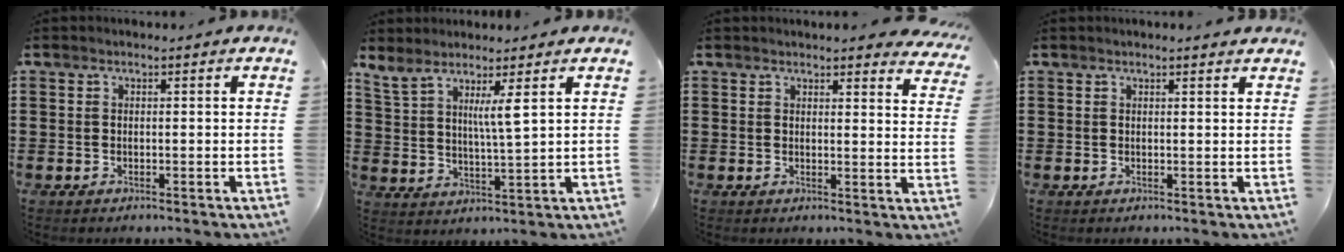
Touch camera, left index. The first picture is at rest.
{"total": 5.6, "force": [3.7, 0.2, 4.2], "torque": [-0.086, -0.015, 0.062]}
{"total": 3.2, "force": [3.1, 0.1, 0.7], "torque": [-0.016, -0.013, 0.055]}
{"total": 1.0, "force": [0.9, 0.0, 0.4], "torque": [-0.009, 0.000, 0.018]}